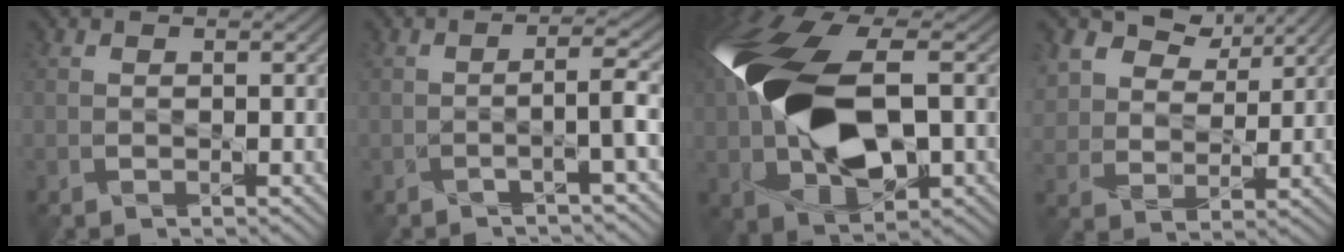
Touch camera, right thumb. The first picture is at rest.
{"total": 3.2, "force": [-1.3, 0.3, 2.9], "torque": [-0.036, 0.010, -0.041]}
{"total": 15.4, "force": [0.4, 8.5, 12.9], "torque": [-0.295, 0.011, 0.004]}
{"total": 8.9, "force": [6.0, 5.5, 3.6], "torque": [-0.099, 0.013, 0.114]}